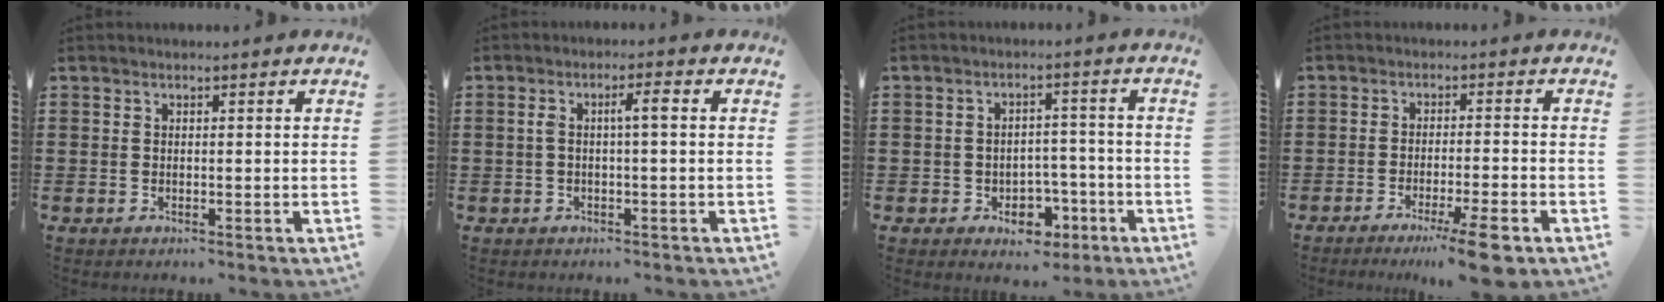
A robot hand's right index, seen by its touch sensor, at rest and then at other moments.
{"total": 3.0, "force": [0.0, 0.3, 3.0], "torque": [-0.057, 0.003, -0.003]}
{"total": 4.8, "force": [-2.4, 3.6, 2.1], "torque": [-0.033, 0.009, -0.045]}
{"total": 6.1, "force": [-4.4, 0.0, 4.3], "torque": [-0.065, -0.009, -0.073]}